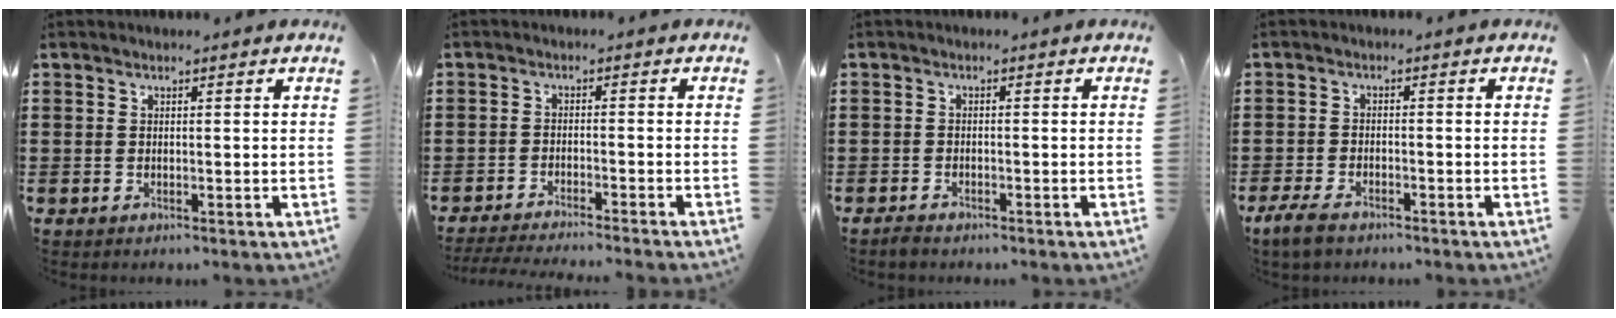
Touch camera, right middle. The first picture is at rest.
{"total": 2.9, "force": [-2.8, -0.3, 0.8], "torque": [-0.019, -0.006, -0.057]}
{"total": 1.1, "force": [-1.0, 0.4, 0.2], "torque": [-0.007, 0.000, -0.022]}
{"total": 3.0, "force": [-2.3, 1.1, 1.6], "torque": [-0.049, 0.000, -0.051]}